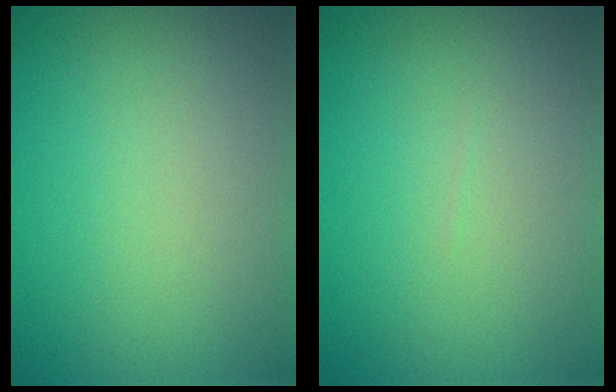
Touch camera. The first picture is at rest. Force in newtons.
{"total": 0.0}